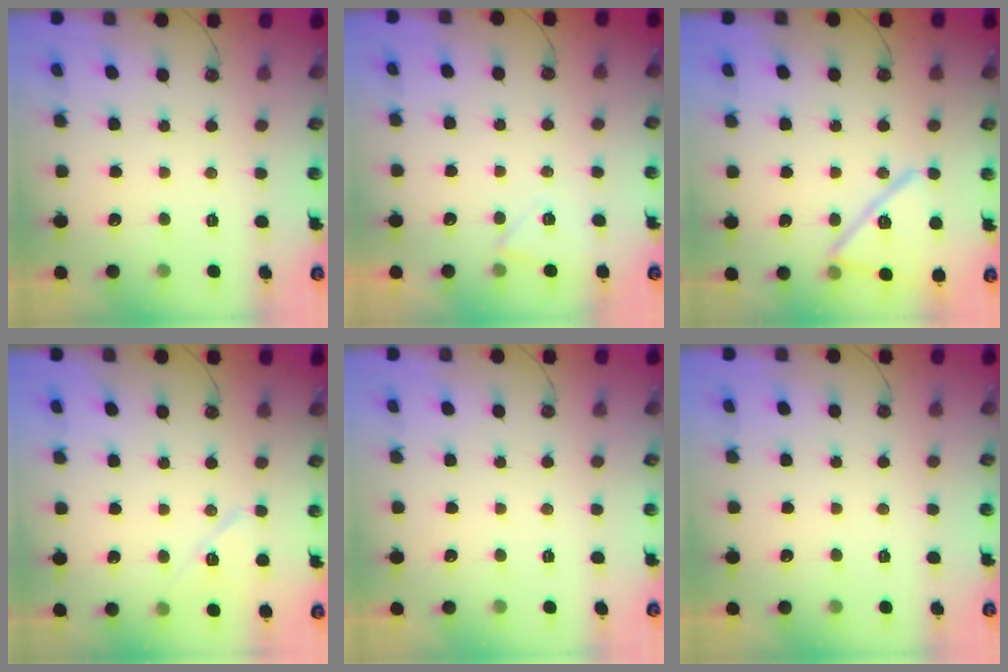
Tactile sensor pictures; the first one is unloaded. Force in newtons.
{"total": 4.4, "press": 3.7, "slide": 2.5}
{"total": 16.1, "press": 16.1, "slide": 1.1}
{"total": 8.3, "press": 8.2, "slide": 1.4}
{"total": 1.3, "press": 0.5, "slide": 1.2}
{"total": 0.0}